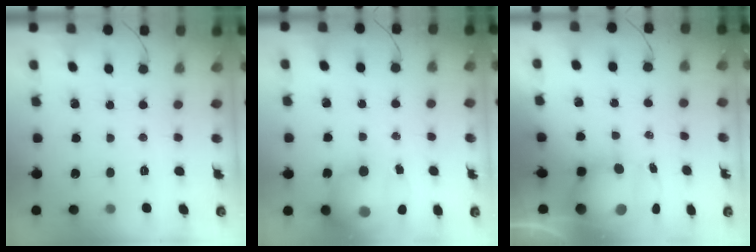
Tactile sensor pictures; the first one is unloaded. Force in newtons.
{"total": 17.7, "press": 17.1, "slide": 4.6}
{"total": 9.5, "press": 9.2, "slide": 2.3}